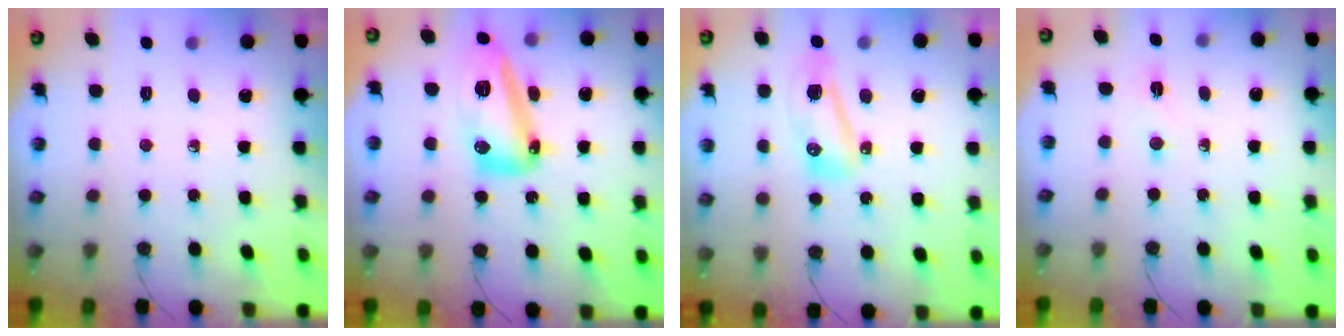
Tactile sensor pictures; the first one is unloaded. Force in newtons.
{"total": 17.0, "press": 16.9, "slide": 1.5}
{"total": 20.2, "press": 11.9, "slide": 16.3}
{"total": 2.5, "press": 2.4, "slide": 0.6}